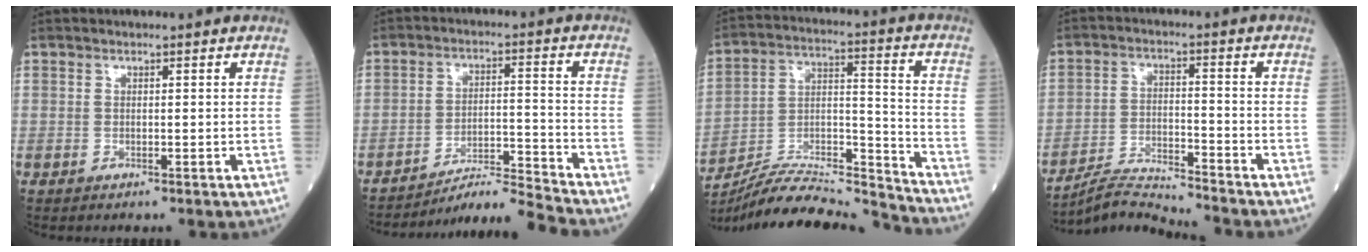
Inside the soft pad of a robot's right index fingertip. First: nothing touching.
{"total": 8.1, "force": [-7.6, -2.9, 0.0], "torque": [-0.008, 0.015, -0.132]}
{"total": 19.0, "force": [-18.4, 0.1, 4.8], "torque": [-0.092, 0.026, -0.307]}
{"total": 7.5, "force": [-7.4, -1.4, 0.3], "torque": [-0.010, -0.003, -0.136]}